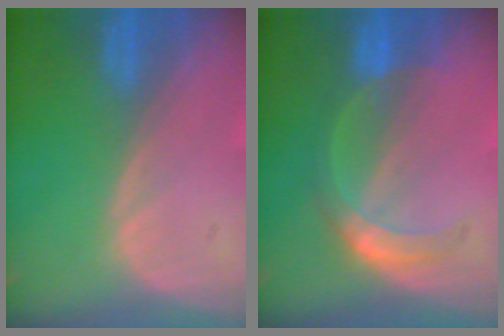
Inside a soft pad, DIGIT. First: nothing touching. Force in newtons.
{"total": 5.7, "press": 5.1, "slide": 2.7}